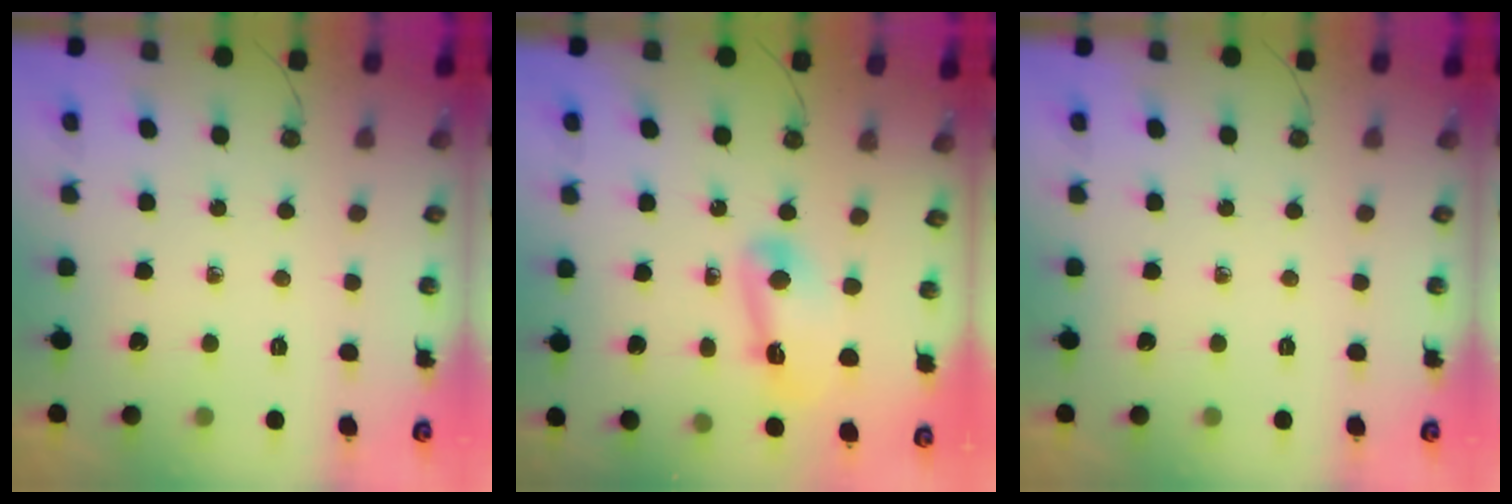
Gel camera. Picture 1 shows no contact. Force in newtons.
{"total": 12.5, "press": 10.2, "slide": 7.3}
{"total": 0.0}